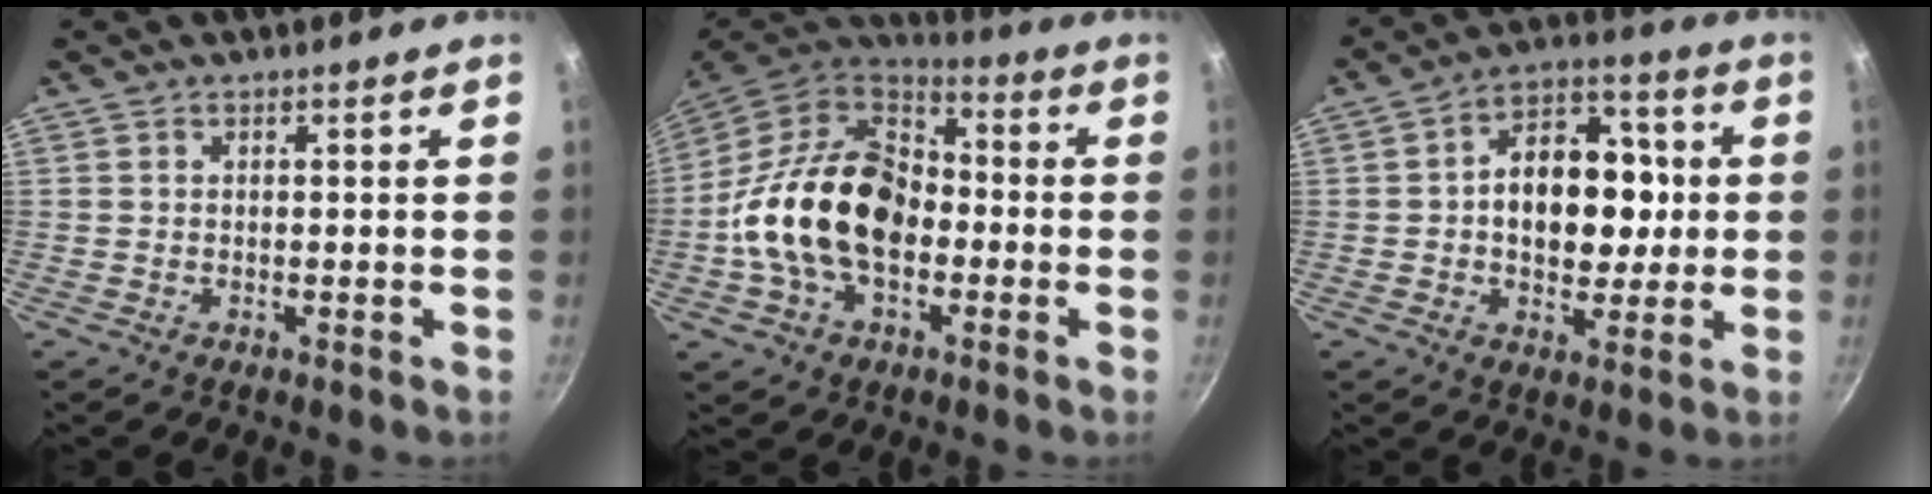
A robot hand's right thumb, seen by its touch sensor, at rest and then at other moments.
{"total": 21.4, "force": [-2.8, 14.4, 15.5], "torque": [-0.249, 0.039, -0.064]}
{"total": 15.6, "force": [0.3, 11.0, 11.1], "torque": [-0.116, 0.025, -0.005]}